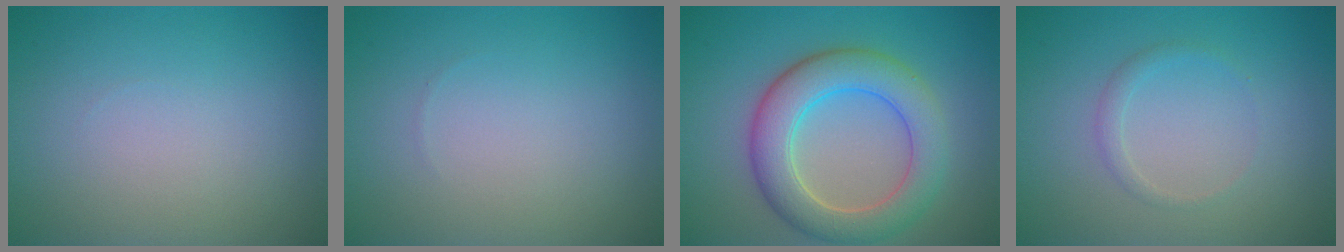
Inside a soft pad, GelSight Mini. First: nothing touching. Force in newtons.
{"total": 0.0}
{"total": 6.5, "press": 6.5, "slide": 0.3}
{"total": 1.1, "press": 1.1, "slide": 0.0}